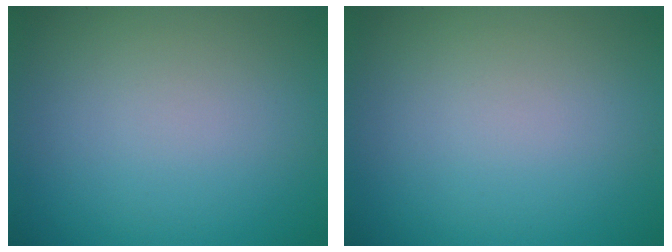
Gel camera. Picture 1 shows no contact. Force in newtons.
{"total": 0.0}